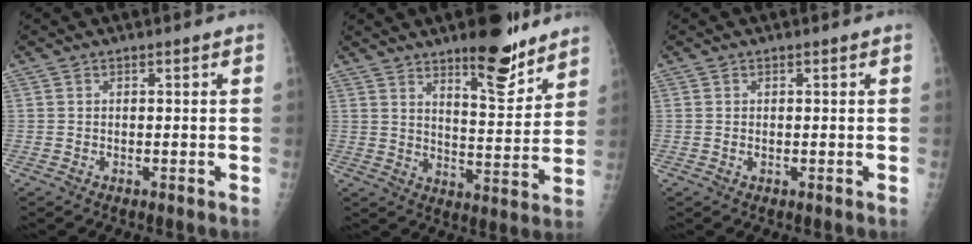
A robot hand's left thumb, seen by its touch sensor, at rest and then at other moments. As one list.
[{"total": 12.4, "force": [9.0, 3.7, 7.7], "torque": [-0.082, -0.069, 0.140]}, {"total": 0.7, "force": [0.3, 0.3, 0.6], "torque": [-0.009, 0.003, 0.007]}]